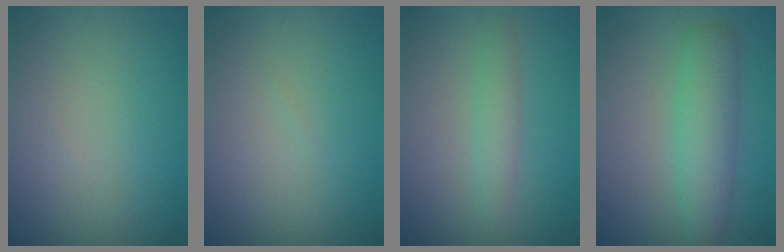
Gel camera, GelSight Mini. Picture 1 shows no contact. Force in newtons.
{"total": 0.0}
{"total": 1.8, "press": 1.8, "slide": 0.2}
{"total": 4.3, "press": 4.3, "slide": 0.1}